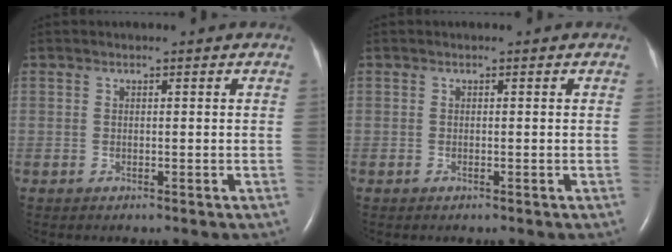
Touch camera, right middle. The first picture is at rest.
{"total": 0.0}